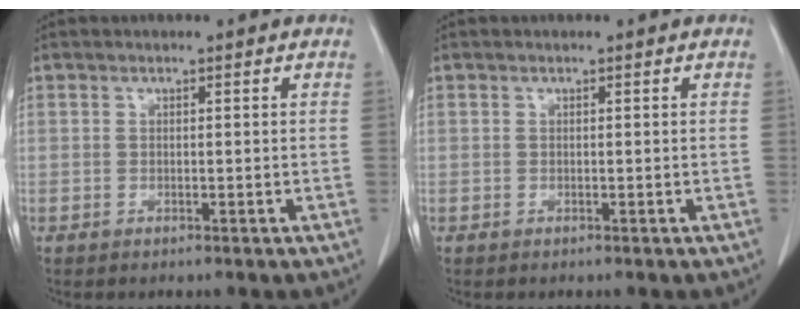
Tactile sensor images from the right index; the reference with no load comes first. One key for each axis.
{"total": 0.0}